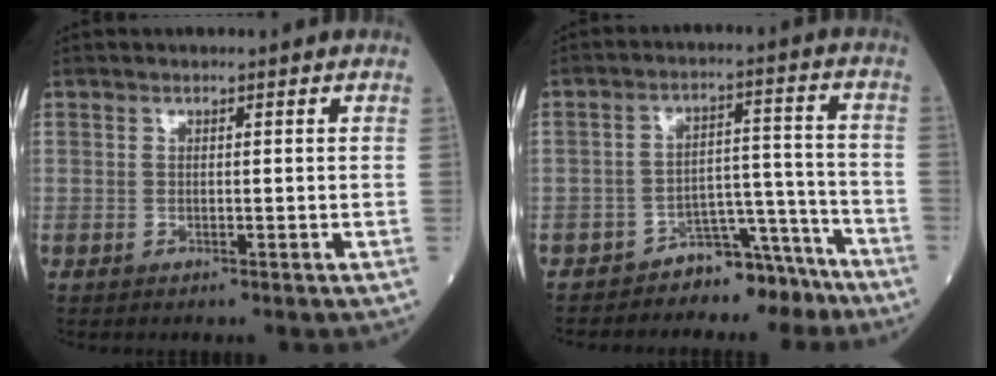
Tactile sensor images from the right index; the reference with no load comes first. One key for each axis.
{"total": 7.2, "fx": -6.4, "fy": 3.1, "fz": 1.3, "tx": -0.001, "ty": 0.059, "tz": -0.101}